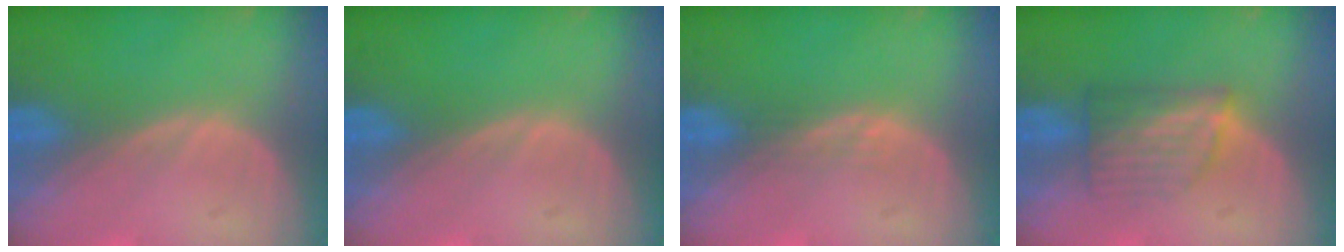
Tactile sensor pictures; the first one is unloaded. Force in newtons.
{"total": 0.0}
{"total": 1.1, "press": 1.1, "slide": 0.1}
{"total": 6.1, "press": 5.5, "slide": 2.7}